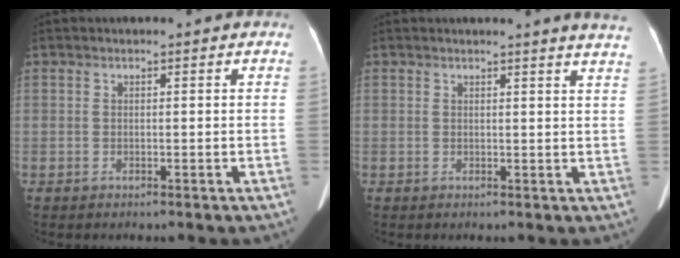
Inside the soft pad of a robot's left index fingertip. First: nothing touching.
{"total": 6.0, "force": [5.6, -0.4, 2.1], "torque": [-0.023, -0.021, 0.035]}